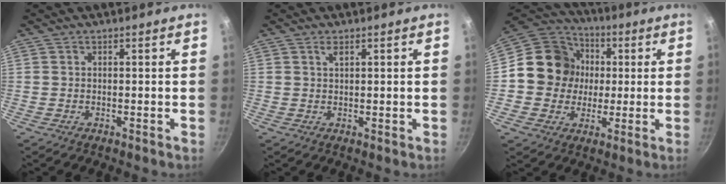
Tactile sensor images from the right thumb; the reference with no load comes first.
{"total": 1.4, "force": [0.8, 0.5, 1.0], "torque": [-0.015, -0.002, 0.014]}
{"total": 15.0, "force": [0.9, 13.7, 5.9], "torque": [-0.073, 0.025, 0.001]}